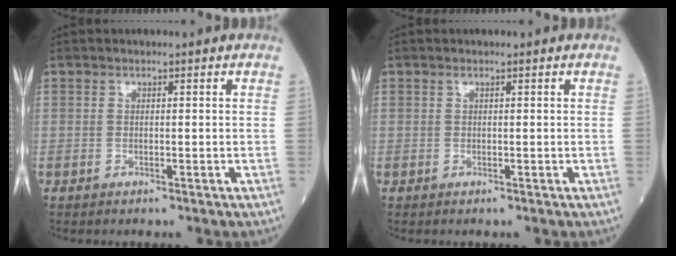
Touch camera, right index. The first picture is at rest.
{"total": 0.0}